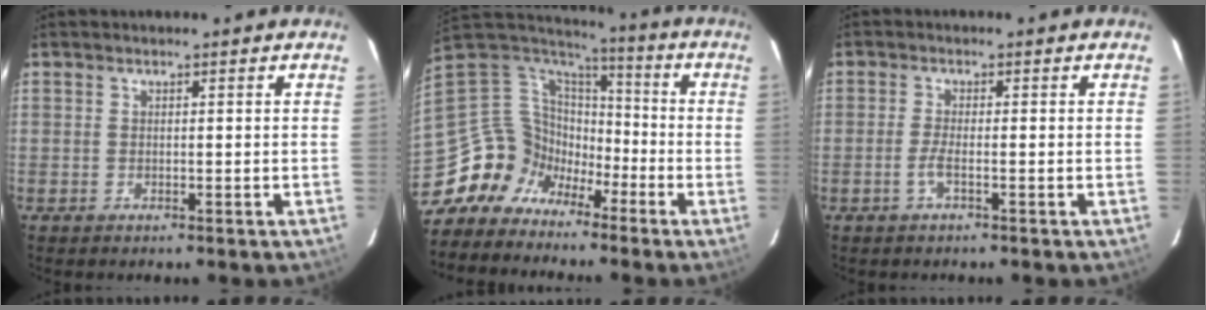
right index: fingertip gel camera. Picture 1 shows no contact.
{"total": 12.6, "force": [-8.6, 8.8, 2.7], "torque": [-0.068, 0.029, -0.163]}
{"total": 2.1, "force": [-1.0, -0.1, 1.8], "torque": [-0.040, -0.001, -0.022]}